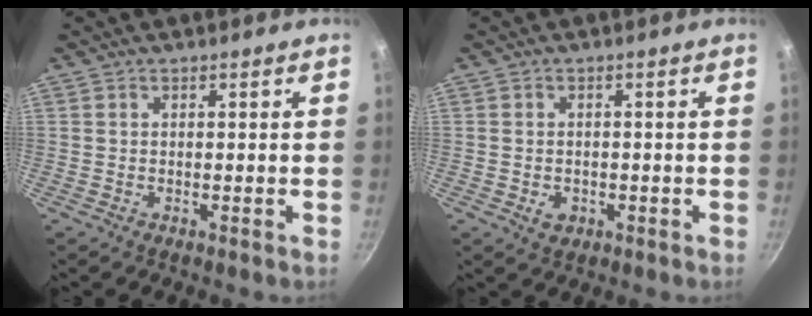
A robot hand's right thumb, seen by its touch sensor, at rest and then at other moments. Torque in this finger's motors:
{"motor_torque": [-0.30, 0.17, -0.23, -0.03, -0.05]}